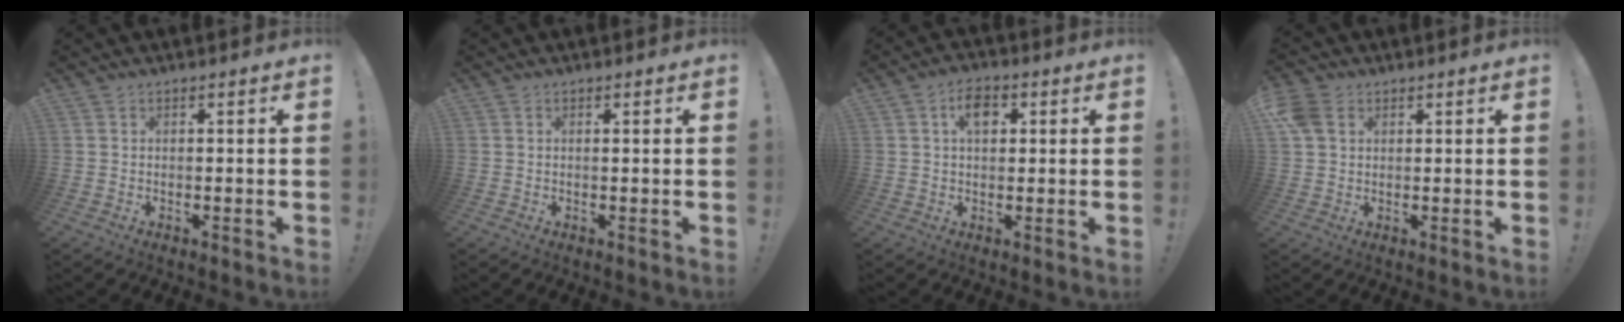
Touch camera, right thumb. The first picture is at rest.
{"total": 0.5, "force": [0.2, -0.3, 0.4], "torque": [0.002, -0.004, 0.001]}
{"total": 6.4, "force": [2.0, 3.9, 4.7], "torque": [-0.073, 0.004, 0.033]}
{"total": 6.1, "force": [2.3, 4.4, 3.5], "torque": [-0.075, 0.007, 0.050]}